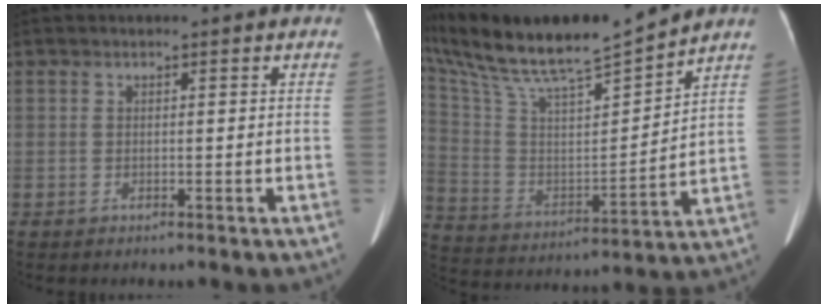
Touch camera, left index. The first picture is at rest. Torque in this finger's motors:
{"motor_torque": [0.52, -1.62, 0.51, 0.14]}